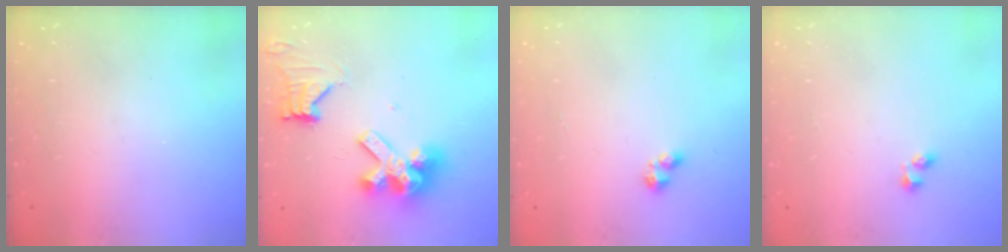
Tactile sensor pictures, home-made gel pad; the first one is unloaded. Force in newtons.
{"total": 12.4, "press": 12.4, "slide": 0.4}
{"total": 2.6, "press": 2.5, "slide": 0.5}
{"total": 3.0, "press": 2.8, "slide": 1.2}